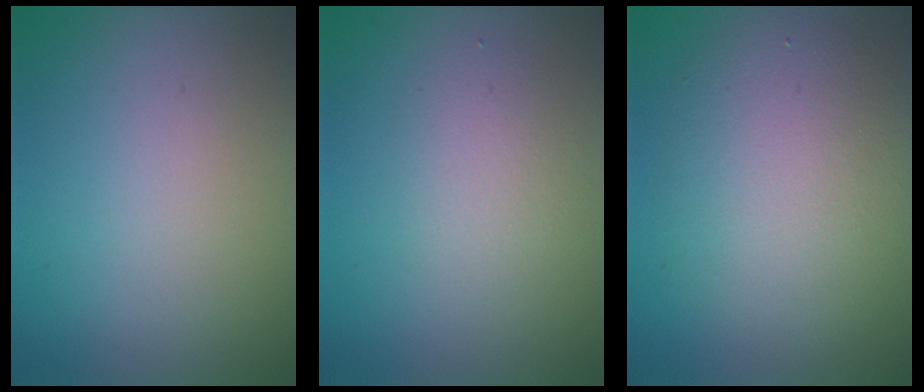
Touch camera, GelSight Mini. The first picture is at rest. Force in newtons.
{"total": 2.2, "press": 2.2, "slide": 0.1}
{"total": 5.7, "press": 5.7, "slide": 0.4}